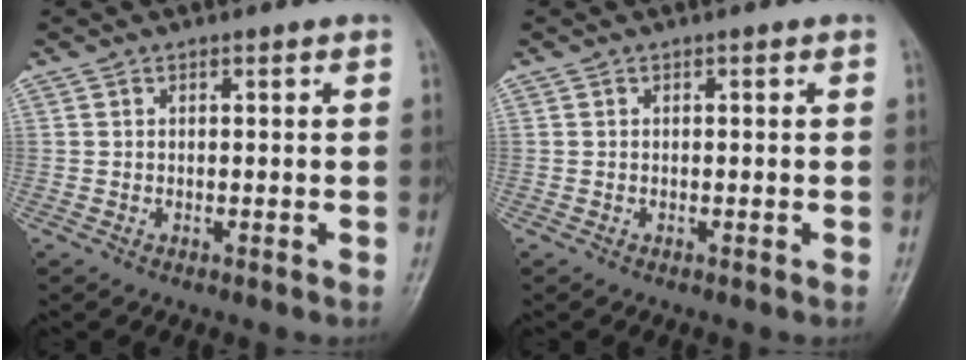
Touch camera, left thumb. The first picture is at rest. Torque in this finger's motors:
{"motor_torque": [0.01, 0.01, 0.03, -0.05, 0.00]}